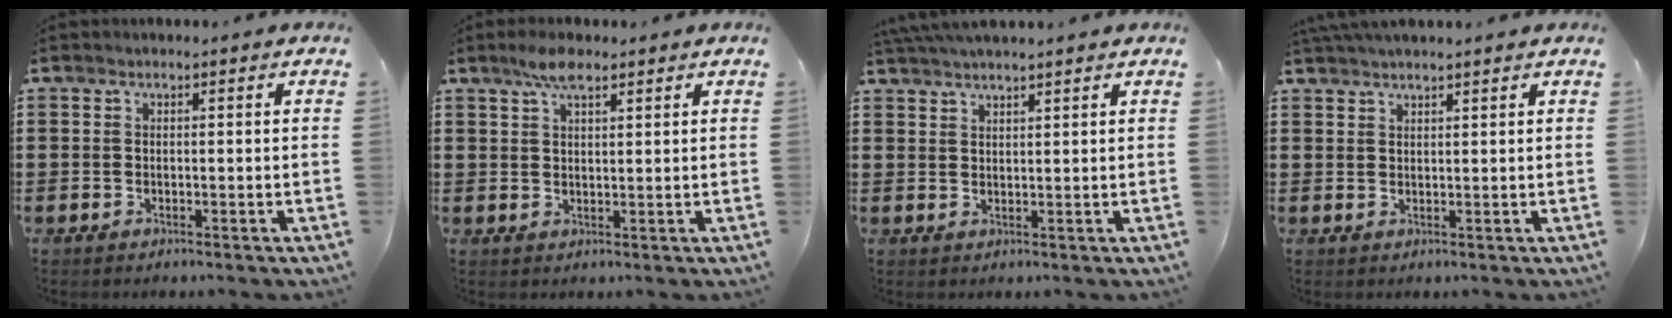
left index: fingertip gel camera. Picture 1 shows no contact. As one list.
[{"total": 4.3, "force": [2.8, 1.4, 2.9], "torque": [-0.065, 0.007, 0.050]}, {"total": 2.8, "force": [2.6, -0.1, 0.8], "torque": [-0.023, 0.000, 0.051]}, {"total": 2.0, "force": [1.9, 0.1, 0.6], "torque": [-0.016, 0.002, 0.037]}]